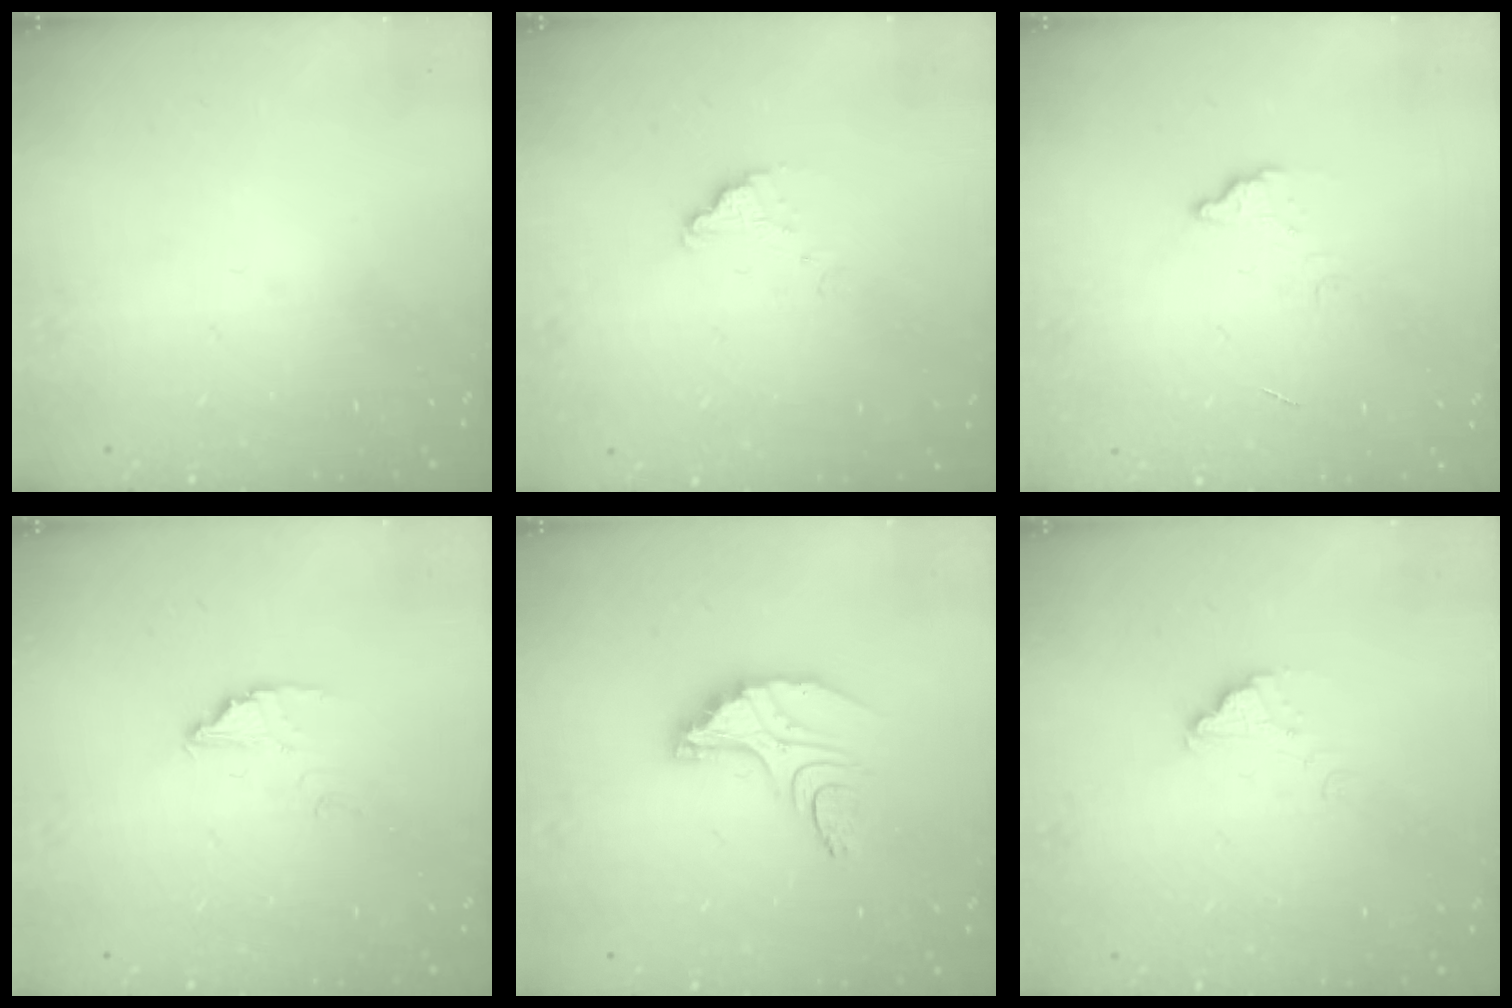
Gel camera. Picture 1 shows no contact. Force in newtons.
{"total": 1.5, "press": 1.5, "slide": 0.1}
{"total": 2.8, "press": 2.8, "slide": 0.2}
{"total": 2.8, "press": 2.8, "slide": 0.1}
{"total": 8.9, "press": 8.8, "slide": 0.8}
{"total": 2.2, "press": 2.2, "slide": 0.1}